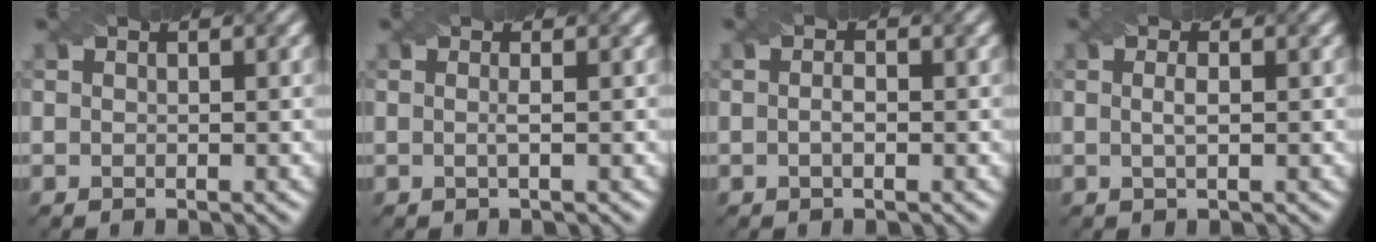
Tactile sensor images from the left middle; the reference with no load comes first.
{"total": 0.9, "force": [-0.1, 0.2, 0.9], "torque": [-0.016, -0.001, -0.007]}
{"total": 1.1, "force": [-0.2, 0.4, 1.0], "torque": [-0.018, -0.002, -0.003]}
{"total": 1.2, "force": [0.0, 0.3, 1.2], "torque": [-0.024, 0.004, 0.000]}